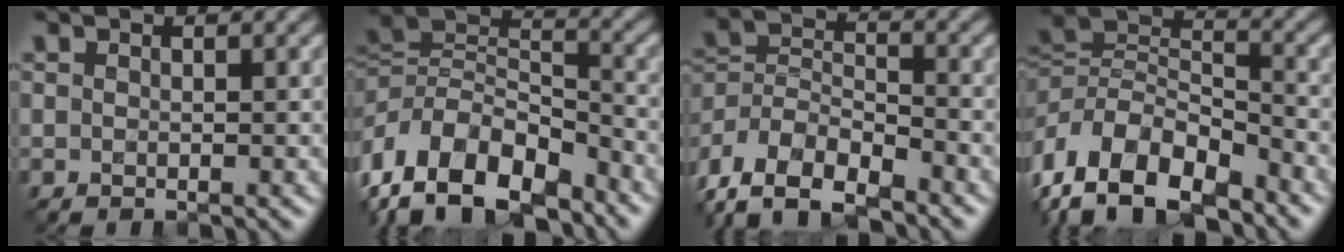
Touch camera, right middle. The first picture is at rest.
{"total": 12.2, "force": [-6.6, 7.2, 7.4], "torque": [-0.141, 0.017, -0.110]}
{"total": 8.2, "force": [-6.4, 3.4, 3.8], "torque": [-0.068, -0.004, -0.120]}
{"total": 11.1, "force": [-6.1, 6.2, 6.9], "torque": [-0.126, 0.010, -0.104]}